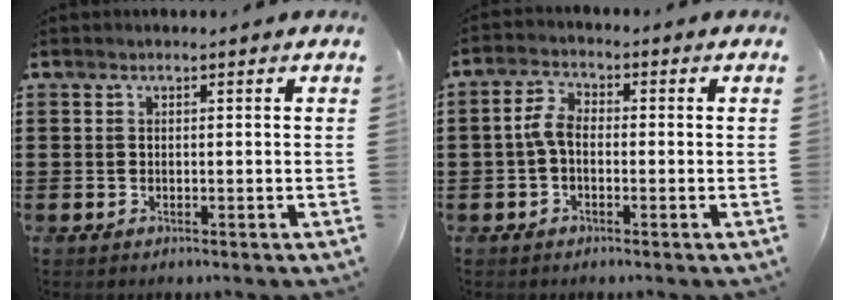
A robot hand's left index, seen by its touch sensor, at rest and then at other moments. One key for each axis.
{"total": 4.0, "fx": -0.7, "fy": 2.2, "fz": 3.3, "tx": -0.084, "ty": 0.002, "tz": -0.021}